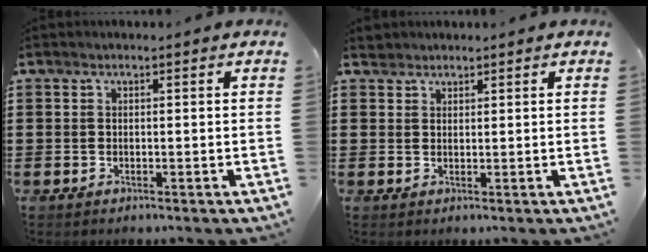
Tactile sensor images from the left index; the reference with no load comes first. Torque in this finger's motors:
{"motor_torque": [-0.13, 0.03, -0.31, -0.11]}